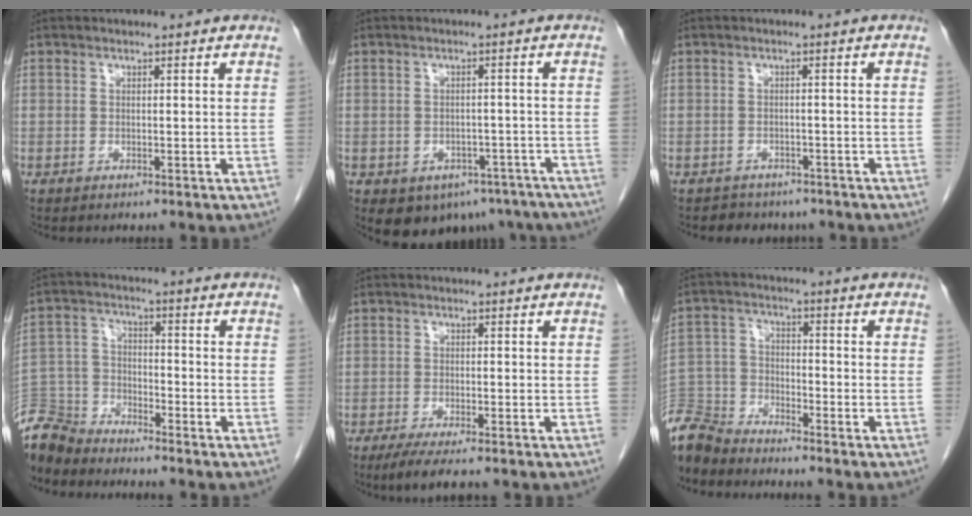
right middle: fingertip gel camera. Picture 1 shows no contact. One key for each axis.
{"total": 11.2, "fx": -7.4, "fy": 7.4, "fz": 4.1, "tx": -0.054, "ty": 0.008, "tz": -0.082}
{"total": 4.6, "fx": -3.8, "fy": 2.5, "fz": 0.2, "tx": -0.009, "ty": 0.010, "tz": -0.045}
{"total": 8.1, "fx": -7.9, "fy": 1.7, "fz": 0.4, "tx": -0.019, "ty": -0.002, "tz": -0.161}
{"total": 4.9, "fx": -3.8, "fy": 0.4, "fz": 3.1, "tx": -0.053, "ty": -0.013, "tz": -0.059}
{"total": 8.2, "fx": -8.0, "fy": 1.3, "fz": 0.9, "tx": -0.026, "ty": -0.005, "tz": -0.162}